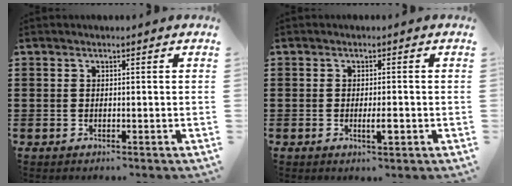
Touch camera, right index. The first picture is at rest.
{"total": 2.6, "force": [-0.8, 0.4, 2.5], "torque": [-0.043, -0.004, -0.012]}